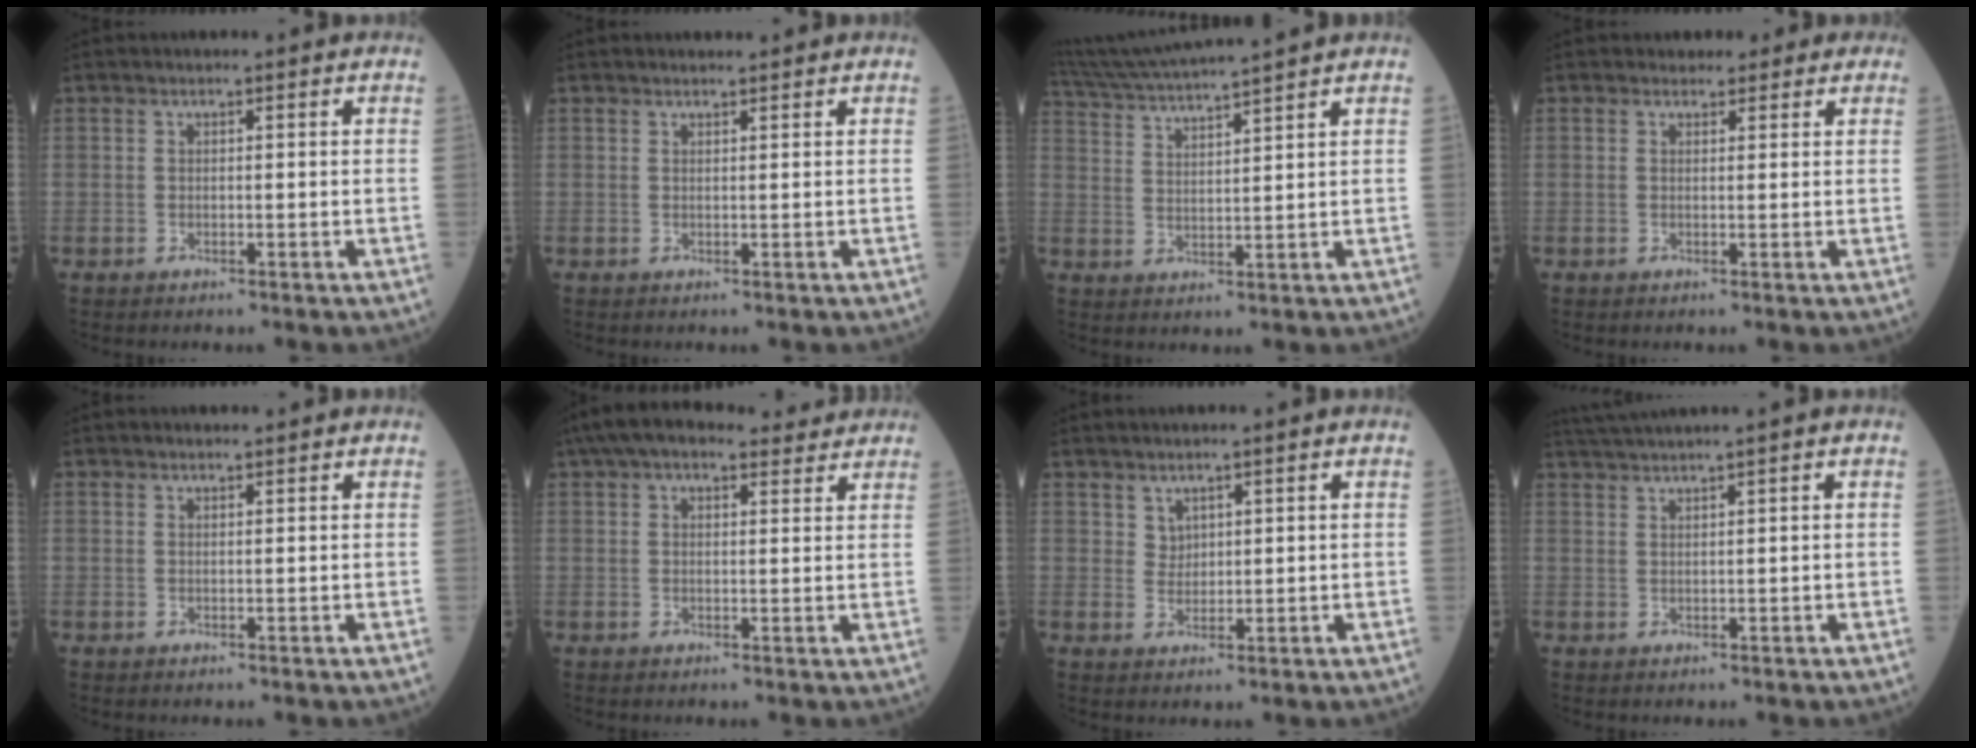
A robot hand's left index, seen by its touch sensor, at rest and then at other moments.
{"total": 1.6, "force": [1.5, 0.2, 0.5], "torque": [-0.010, 0.010, 0.025]}
{"total": 11.9, "force": [10.8, -1.9, 4.7], "torque": [-0.094, 0.010, 0.183]}
{"total": 2.6, "force": [2.0, 1.6, 0.6], "torque": [0.001, 0.006, 0.019]}
{"total": 1.2, "force": [1.1, 0.2, 0.3], "torque": [-0.010, 0.010, 0.020]}
{"total": 11.7, "force": [9.5, 3.9, 5.5], "torque": [-0.088, 0.057, 0.137]}
{"total": 1.8, "force": [1.4, 1.2, 0.4], "torque": [-0.007, 0.002, 0.028]}
{"total": 3.6, "force": [2.9, -1.4, 1.6], "torque": [-0.039, 0.009, 0.063]}